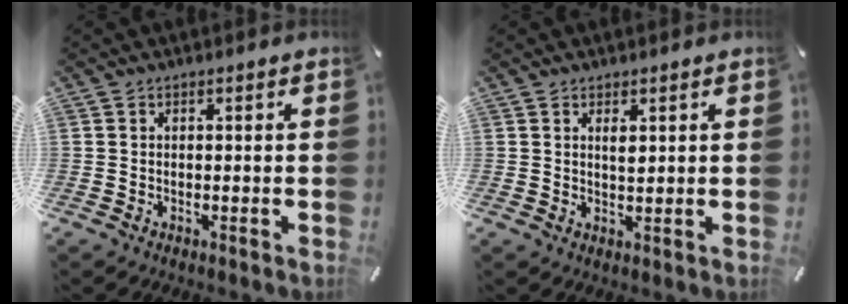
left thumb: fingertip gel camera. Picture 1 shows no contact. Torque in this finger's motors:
{"motor_torque": [0.07, 0.33, 0.29, -0.32, 0.13]}